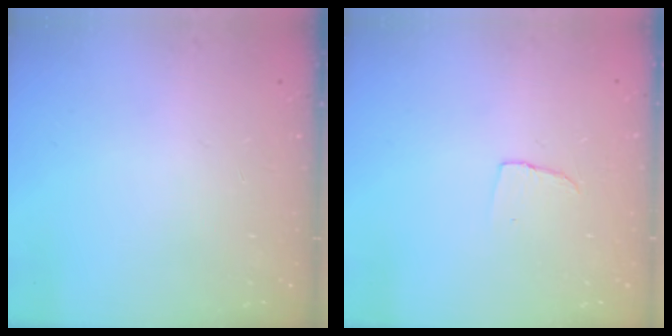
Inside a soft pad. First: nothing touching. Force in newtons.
{"total": 4.2, "press": 4.2, "slide": 0.3}